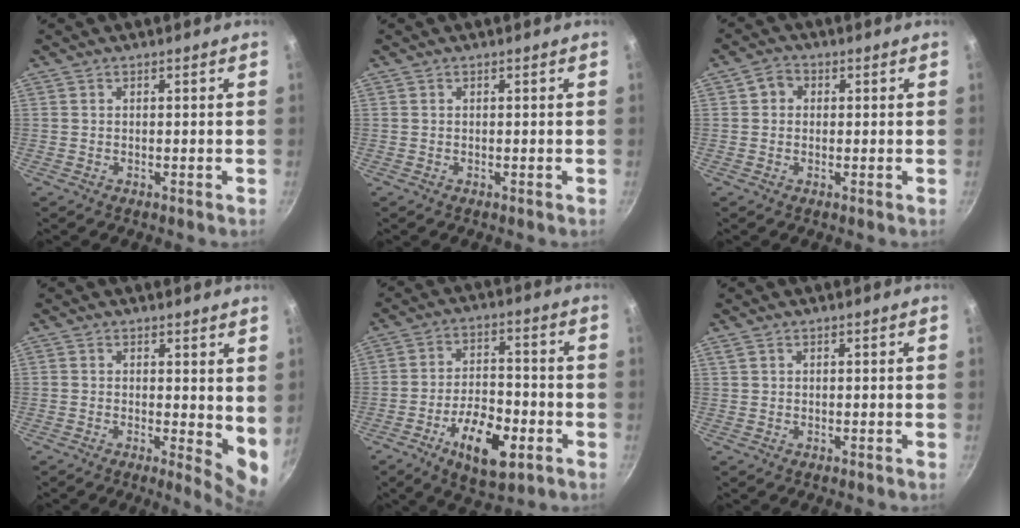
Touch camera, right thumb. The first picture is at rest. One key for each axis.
{"total": 0.0}
{"total": 2.9, "fx": 0.5, "fy": 2.6, "fz": 1.1, "tx": -0.004, "ty": 0.003, "tz": 0.001}
{"total": 6.2, "fx": 0.6, "fy": 2.3, "fz": 5.7, "tx": -0.068, "ty": -0.019, "tz": 0.006}
{"total": 13.0, "fx": -5.5, "fy": 5.9, "fz": 10.1, "tx": -0.154, "ty": 0.025, "tz": -0.090}
{"total": 0.9, "fx": 0.5, "fy": 0.6, "fz": 0.5, "tx": -0.008, "ty": 0.003, "tz": 0.010}